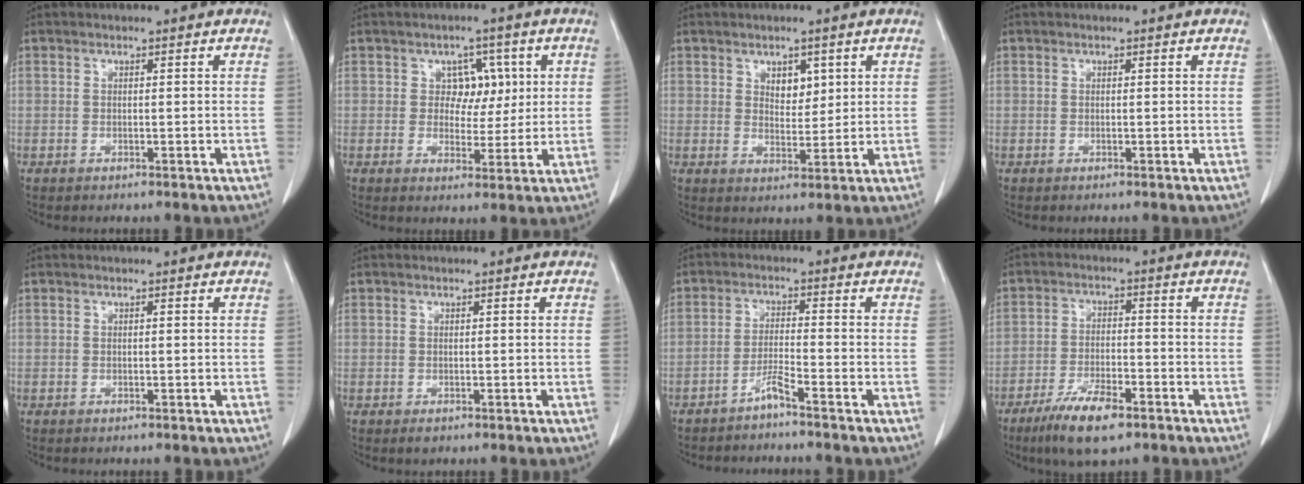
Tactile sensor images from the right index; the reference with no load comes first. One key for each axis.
{"total": 4.7, "fx": 1.2, "fy": 3.9, "fz": 2.2, "tx": -0.016, "ty": 0.010, "tz": 0.018}
{"total": 3.5, "fx": 1.6, "fy": 2.1, "fz": 2.2, "tx": -0.031, "ty": -0.003, "tz": 0.028}
{"total": 0.0}
{"total": 0.0}
{"total": 1.0, "fx": -0.5, "fy": 0.8, "fz": 0.3, "tx": -0.003, "ty": 0.002, "tz": -0.004}
{"total": 3.1, "fx": -2.5, "fy": -0.7, "fz": 1.6, "tx": -0.034, "ty": -0.004, "tz": -0.051}
{"total": 8.5, "fx": -5.6, "fy": 2.2, "fz": 6.0, "tx": -0.116, "ty": -0.012, "tz": -0.096}